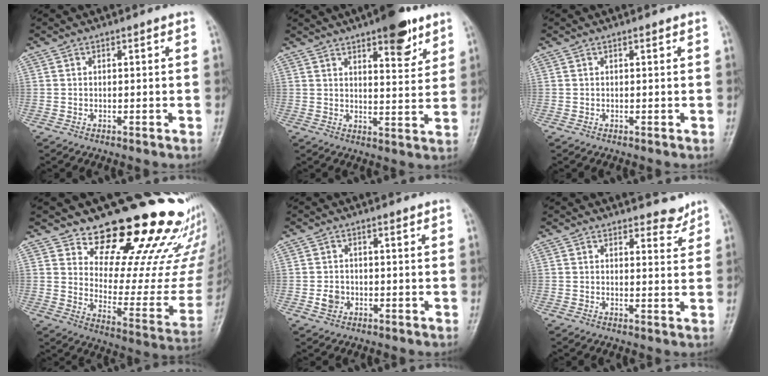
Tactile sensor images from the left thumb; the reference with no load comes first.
{"total": 9.8, "force": [6.3, 3.3, 6.8], "torque": [-0.073, -0.034, 0.088]}
{"total": 0.0}
{"total": 26.5, "force": [22.0, 9.1, 11.5], "torque": [-0.115, -0.177, 0.289]}
{"total": 2.8, "force": [-0.5, 2.4, 1.4], "torque": [-0.013, 0.003, -0.007]}
{"total": 3.2, "force": [2.9, 1.3, 0.3], "torque": [0.012, -0.027, 0.032]}